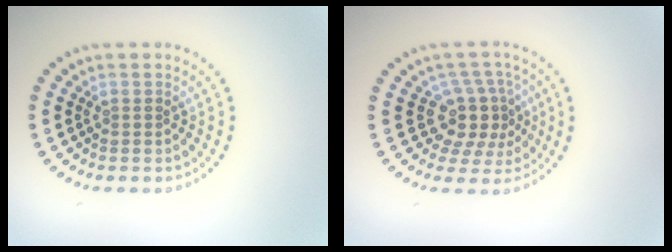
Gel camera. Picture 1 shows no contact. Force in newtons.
{"total": 4.0, "press": 3.3, "slide": 2.3}